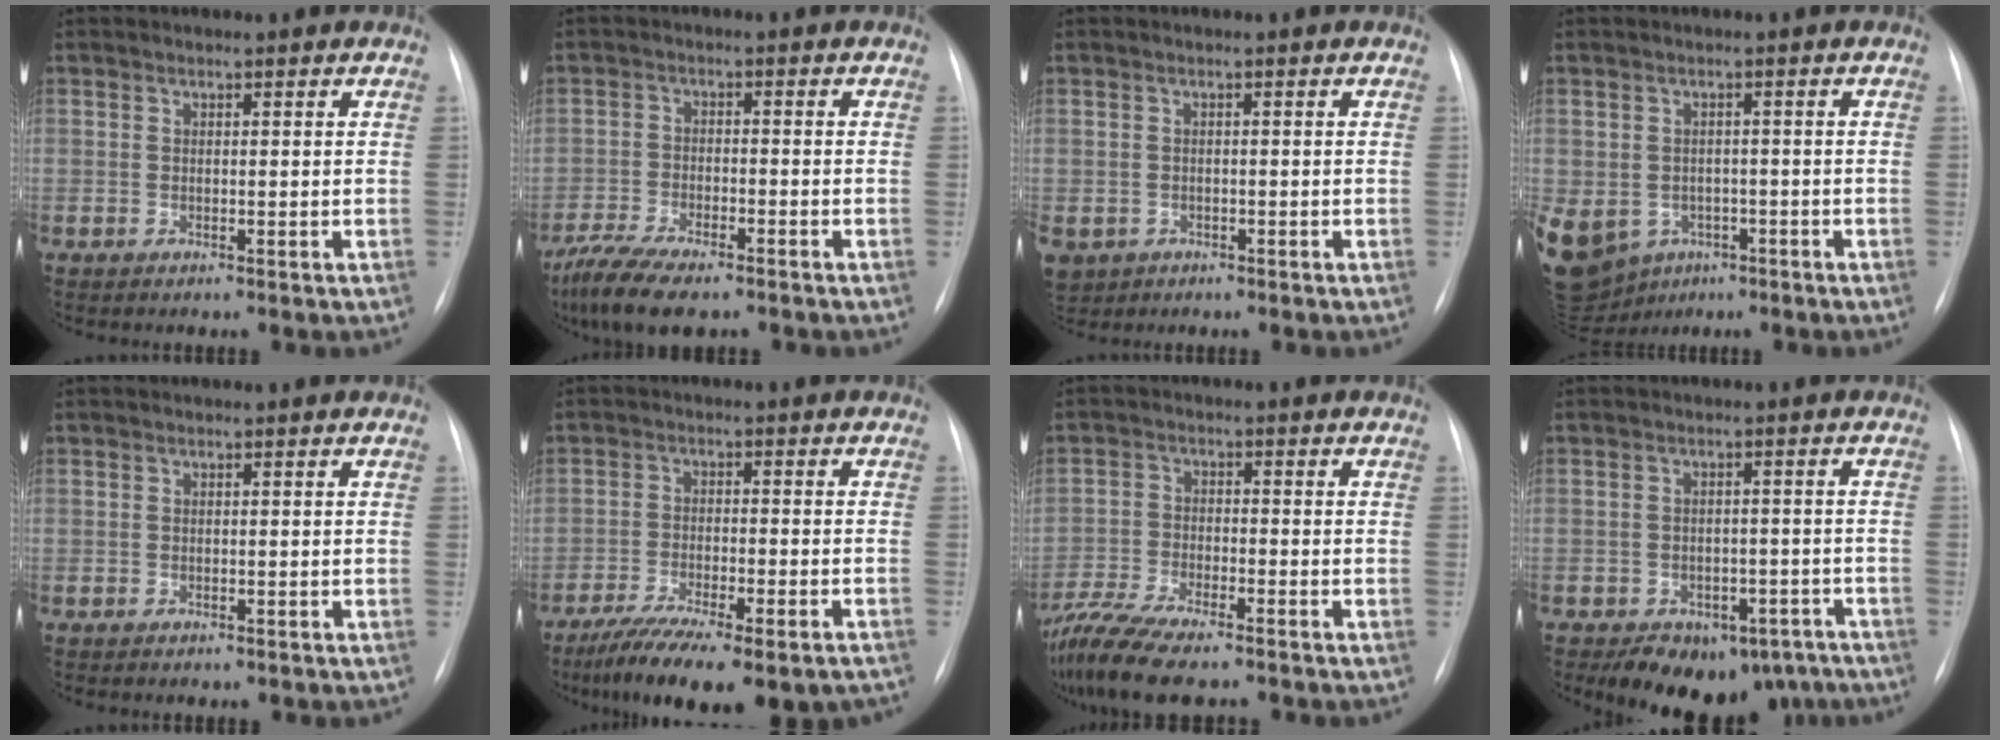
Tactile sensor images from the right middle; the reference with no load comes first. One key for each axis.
{"total": 10.1, "fx": -7.7, "fy": 2.8, "fz": 5.9, "tx": -0.107, "ty": -0.021, "tz": -0.130}
{"total": 5.4, "fx": -2.7, "fy": 4.4, "fz": 1.5, "tx": -0.038, "ty": 0.001, "tz": -0.037}
{"total": 26.3, "fx": -10.8, "fy": 21.3, "fz": 10.8, "tx": -0.388, "ty": -0.013, "tz": -0.147}
{"total": 0.0}
{"total": 16.5, "fx": -12.4, "fy": 4.0, "fz": 10.2, "tx": -0.144, "ty": -0.020, "tz": -0.188}
{"total": 11.7, "fx": -9.6, "fy": 1.9, "fz": 6.3, "tx": -0.121, "ty": -0.021, "tz": -0.164}
{"total": 13.2, "fx": -9.3, "fy": 7.6, "fz": 5.4, "tx": -0.066, "ty": 0.016, "tz": -0.112}